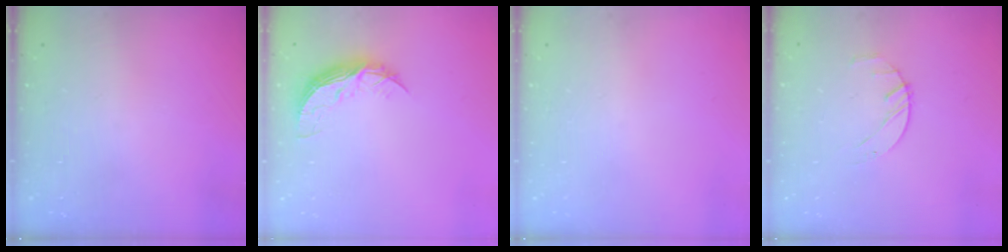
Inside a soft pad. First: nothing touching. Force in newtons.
{"total": 7.9, "press": 7.8, "slide": 0.6}
{"total": 0.0}
{"total": 2.5, "press": 2.5, "slide": 0.4}